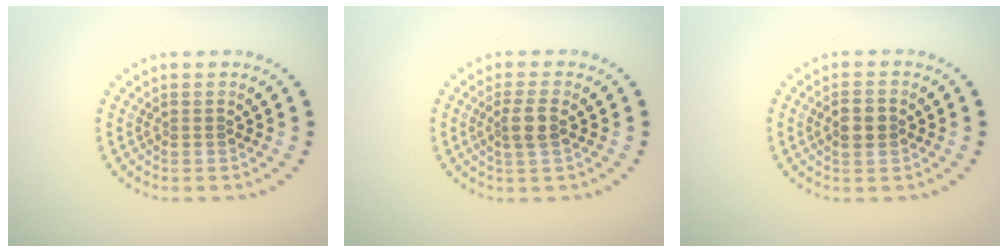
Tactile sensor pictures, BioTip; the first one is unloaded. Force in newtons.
{"total": 2.1, "press": 1.9, "slide": 1.0}
{"total": 2.2, "press": 2.2, "slide": 0.2}